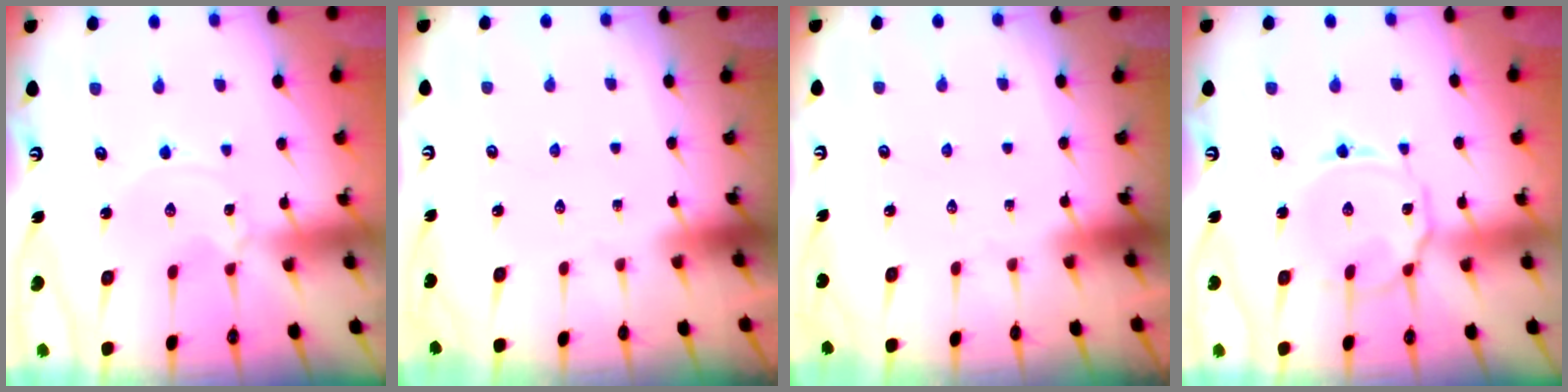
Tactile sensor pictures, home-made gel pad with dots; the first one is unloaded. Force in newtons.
{"total": 0.0}
{"total": 0.0}
{"total": 10.7, "press": 10.7, "slide": 0.8}